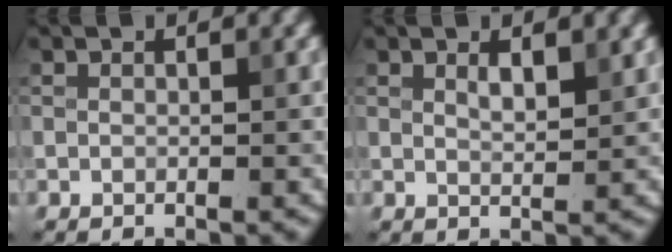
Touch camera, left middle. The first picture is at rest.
{"total": 1.7, "force": [1.0, 0.4, 1.2], "torque": [-0.020, -0.001, 0.018]}